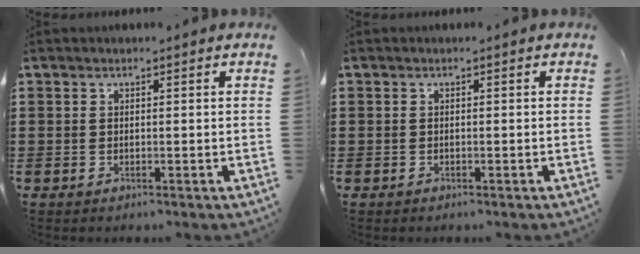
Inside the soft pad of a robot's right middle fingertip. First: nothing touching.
{"total": 0.5, "force": [-0.3, 0.4, 0.0], "torque": [0.001, 0.005, -0.009]}